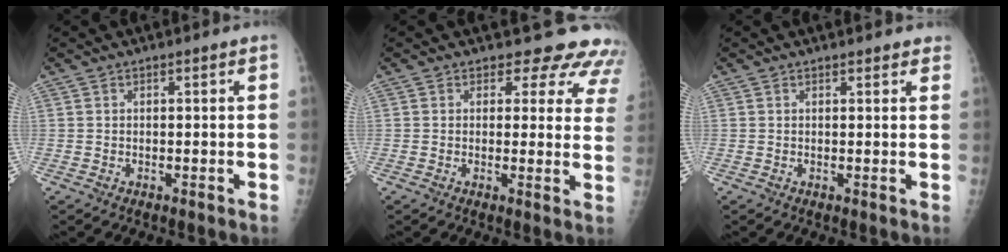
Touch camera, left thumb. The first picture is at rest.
{"total": 10.8, "force": [9.5, 5.0, 1.2], "torque": [0.042, -0.049, 0.073]}
{"total": 1.9, "force": [1.7, 0.7, 0.6], "torque": [0.008, -0.001, 0.014]}